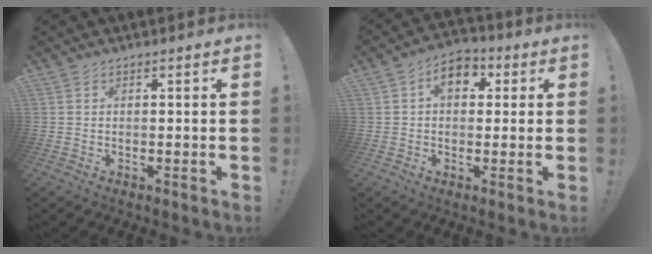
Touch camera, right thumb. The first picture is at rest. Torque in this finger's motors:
{"motor_torque": [0.97, 1.25, 0.54, 0.16, 0.00]}